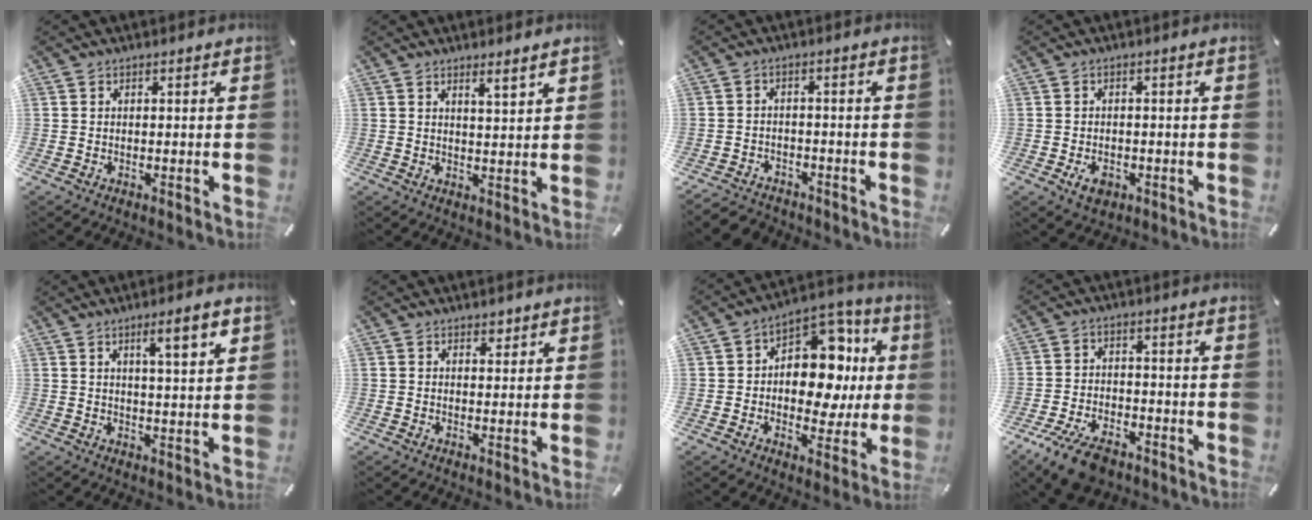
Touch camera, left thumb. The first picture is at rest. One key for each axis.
{"total": 3.0, "fx": 2.6, "fy": -0.1, "fz": 1.6, "tx": -0.027, "ty": -0.016, "tz": 0.043}
{"total": 3.6, "fx": -3.0, "fy": 1.9, "fz": 0.5, "tx": -0.015, "ty": 0.018, "tz": -0.061}
{"total": 3.8, "fx": -1.5, "fy": 2.6, "fz": 2.3, "tx": -0.037, "ty": 0.004, "tz": -0.029}
{"total": 7.3, "fx": 3.6, "fy": 0.9, "fz": 6.3, "tx": -0.096, "ty": -0.013, "tz": 0.053}
{"total": 1.7, "fx": 1.1, "fy": 1.2, "fz": 0.4, "tx": 0.007, "ty": -0.004, "tz": 0.016}
{"total": 14.0, "fx": 1.0, "fy": 10.0, "fz": 9.7, "tx": -0.120, "ty": -0.015, "tz": 0.019}
{"total": 9.0, "fx": -6.0, "fy": 4.4, "fz": 4.9, "tx": -0.099, "ty": 0.028, "tz": -0.110}